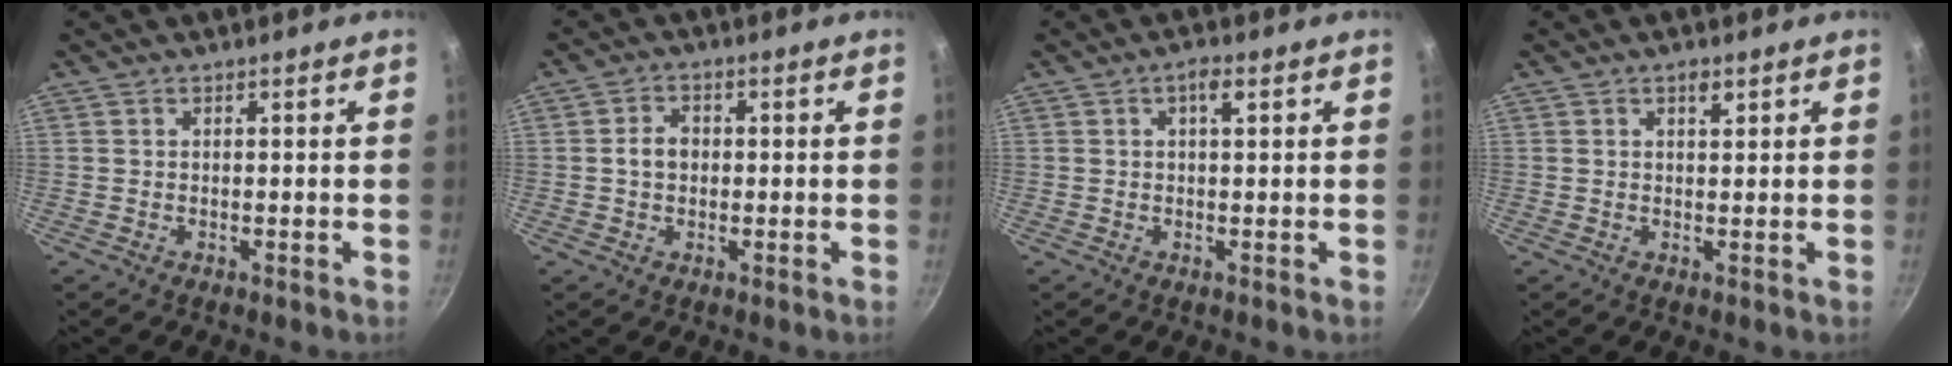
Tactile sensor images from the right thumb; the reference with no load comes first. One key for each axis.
{"total": 3.7, "fx": 0.0, "fy": 2.8, "fz": 2.4, "tx": -0.028, "ty": 0.009, "tz": -0.001}
{"total": 2.6, "fx": 0.9, "fy": 0.7, "fz": 2.3, "tx": -0.041, "ty": 0.004, "tz": 0.015}
{"total": 1.9, "fx": 1.1, "fy": 0.7, "fz": 1.4, "tx": -0.018, "ty": -0.007, "tz": 0.017}